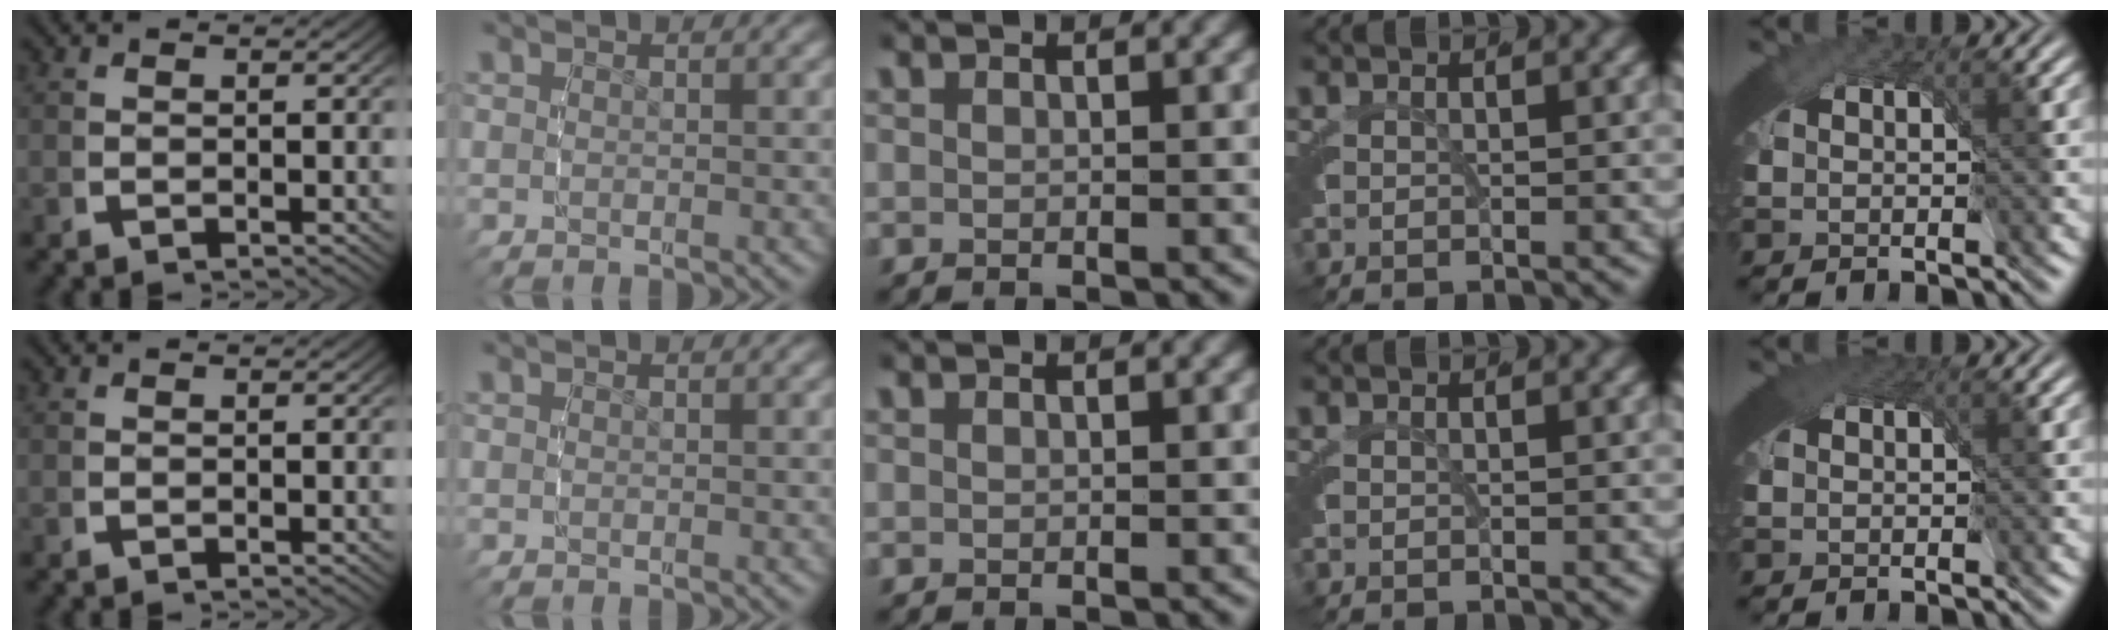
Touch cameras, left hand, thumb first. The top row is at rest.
{"little": {"total": 0.5, "force": [0.1, 0.3, 0.4], "torque": [-0.006, 0.005, -0.002]}}